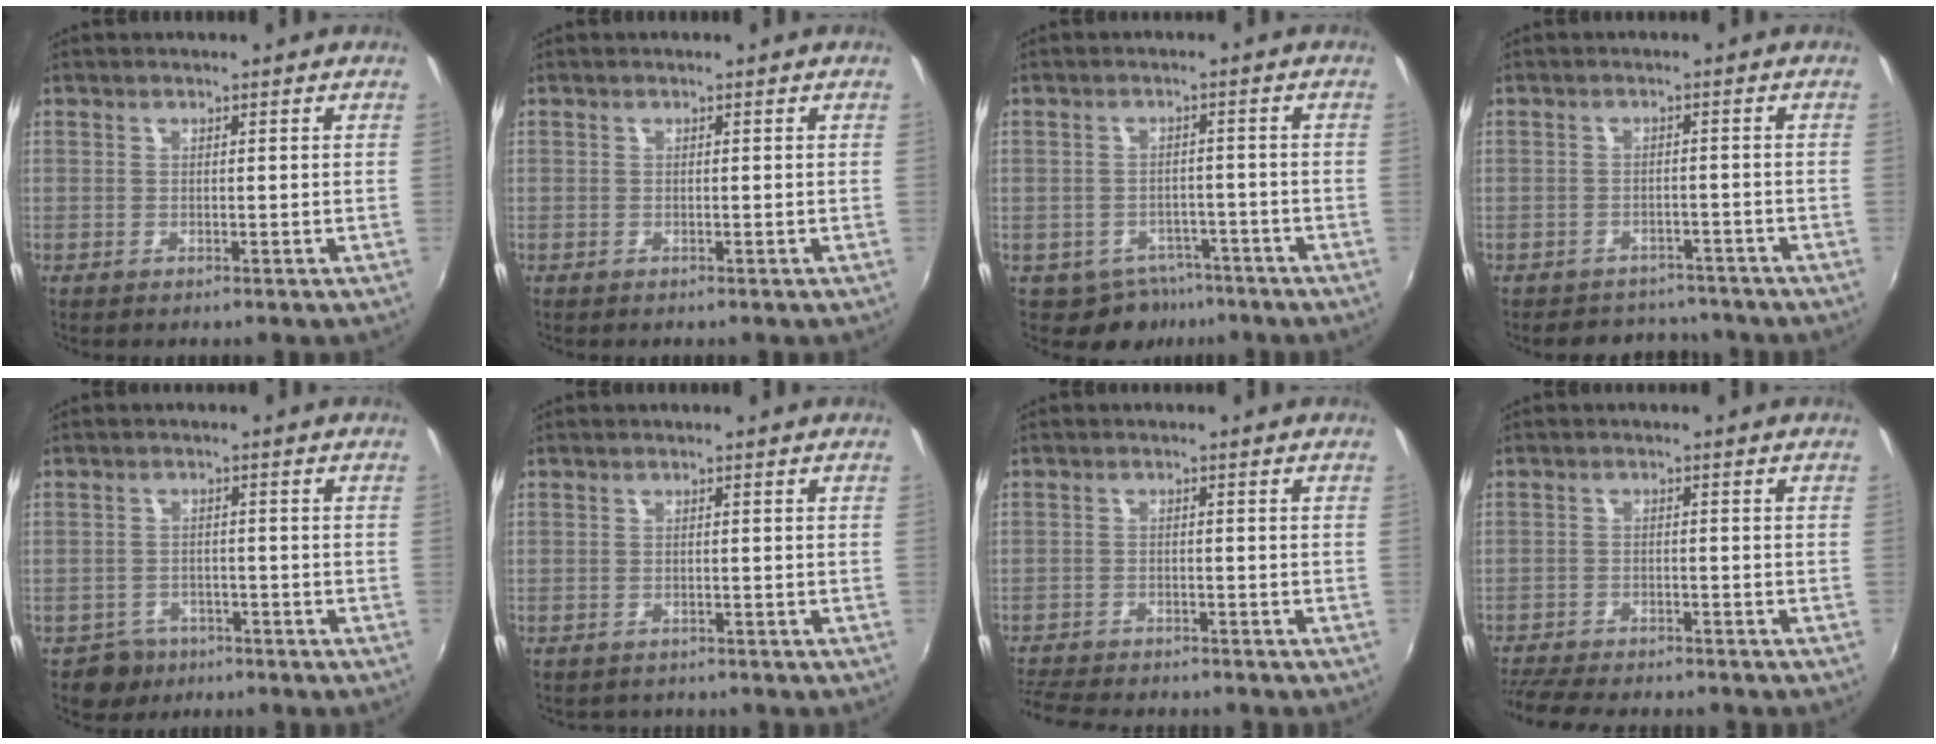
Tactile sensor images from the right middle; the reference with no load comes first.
{"total": 0.0}
{"total": 5.7, "force": [-4.0, 3.9, 1.1], "torque": [-0.023, 0.011, -0.047]}
{"total": 8.5, "force": [-7.6, 3.4, 1.6], "torque": [-0.042, 0.010, -0.100]}
{"total": 3.9, "force": [-2.8, 2.8, 0.0], "torque": [-0.012, 0.008, -0.046]}
{"total": 1.4, "force": [-1.2, 0.6, 0.1], "torque": [-0.005, -0.004, -0.017]}
{"total": 9.2, "force": [-8.4, 1.9, 3.2], "torque": [-0.089, -0.017, -0.138]}
{"total": 10.1, "force": [-9.1, 1.8, 3.9], "torque": [-0.102, -0.022, -0.149]}